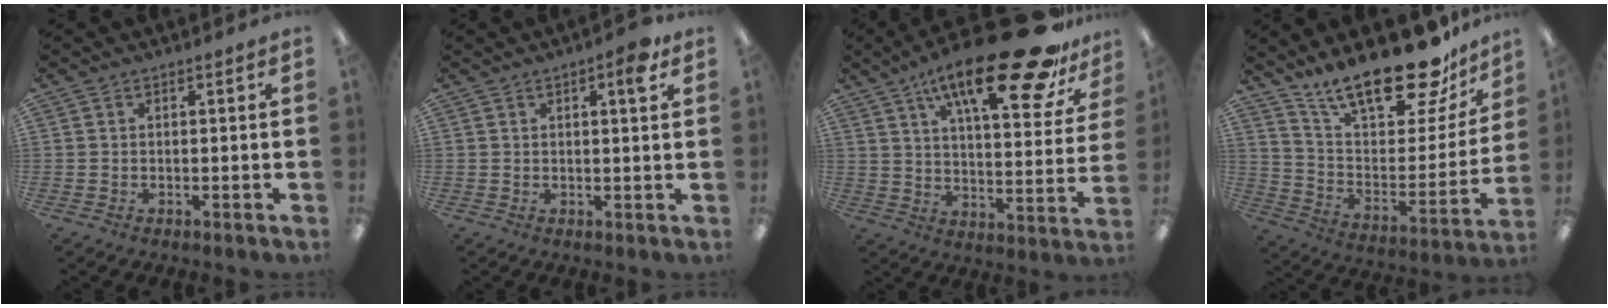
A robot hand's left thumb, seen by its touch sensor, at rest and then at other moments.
{"total": 3.8, "force": [2.1, 0.9, 3.0], "torque": [-0.041, -0.005, 0.031]}
{"total": 25.5, "force": [16.2, 7.9, 18.0], "torque": [-0.271, -0.095, 0.256]}
{"total": 24.0, "force": [19.2, 7.6, 12.3], "torque": [-0.199, -0.131, 0.329]}